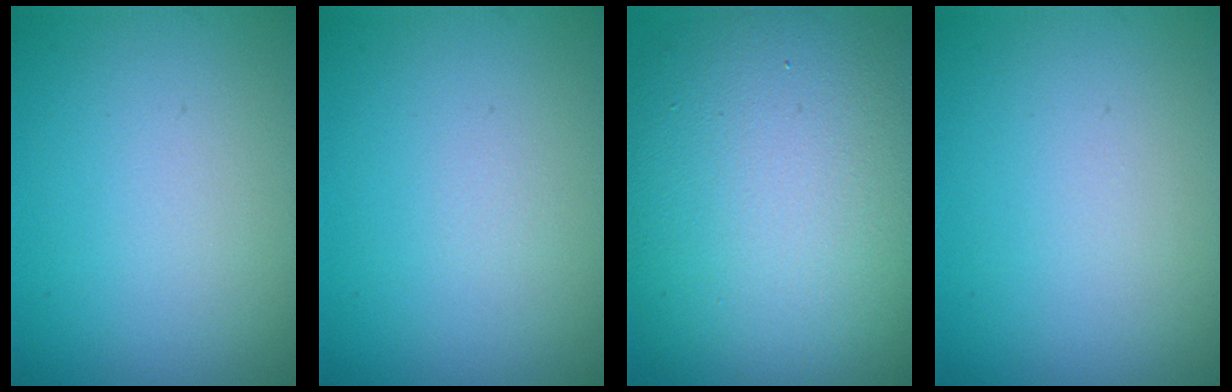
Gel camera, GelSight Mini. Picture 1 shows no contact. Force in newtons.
{"total": 0.0}
{"total": 15.1, "press": 15.1, "slide": 0.9}
{"total": 0.0}